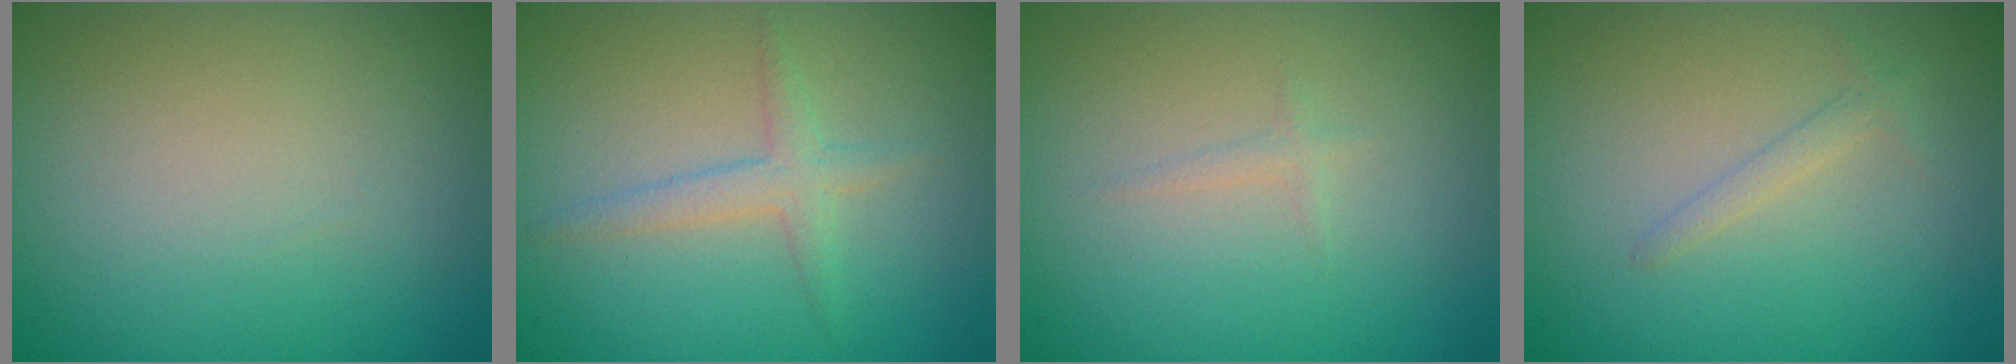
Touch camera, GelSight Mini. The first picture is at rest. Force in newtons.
{"total": 1.9, "press": 1.9, "slide": 0.1}
{"total": 0.7, "press": 0.6, "slide": 0.1}
{"total": 1.1, "press": 1.1, "slide": 0.1}